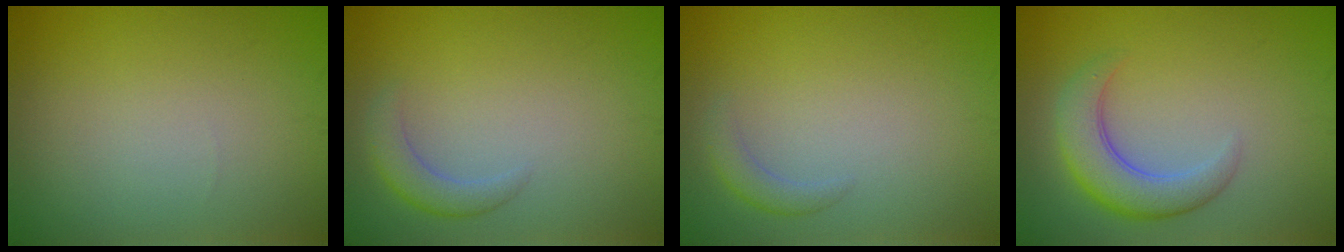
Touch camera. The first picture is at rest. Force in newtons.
{"total": 2.1, "press": 2.1, "slide": 0.2}
{"total": 1.4, "press": 1.4, "slide": 0.1}
{"total": 4.6, "press": 4.5, "slide": 0.5}